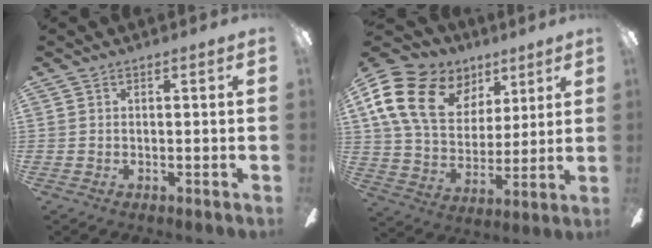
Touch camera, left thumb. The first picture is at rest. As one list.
[{"total": 21.2, "force": [9.5, 14.8, 11.7], "torque": [-0.234, -0.027, 0.175]}]